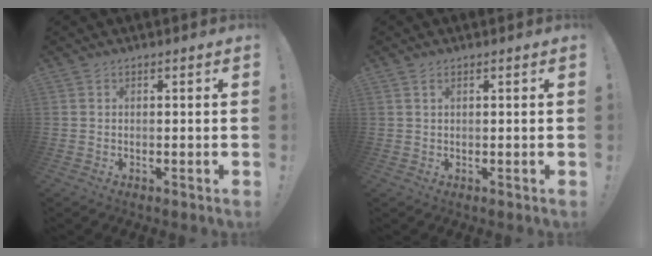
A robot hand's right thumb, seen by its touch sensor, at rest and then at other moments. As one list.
[{"total": 1.0, "force": [0.5, 0.4, 0.7], "torque": [-0.007, -0.002, 0.008]}]